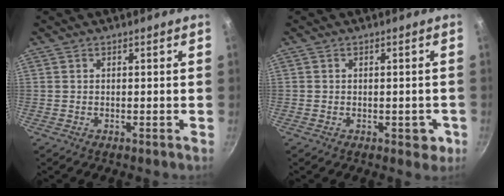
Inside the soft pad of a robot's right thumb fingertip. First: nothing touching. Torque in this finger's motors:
{"motor_torque": [0.06, 0.40, -0.13, 0.07, 0.14]}